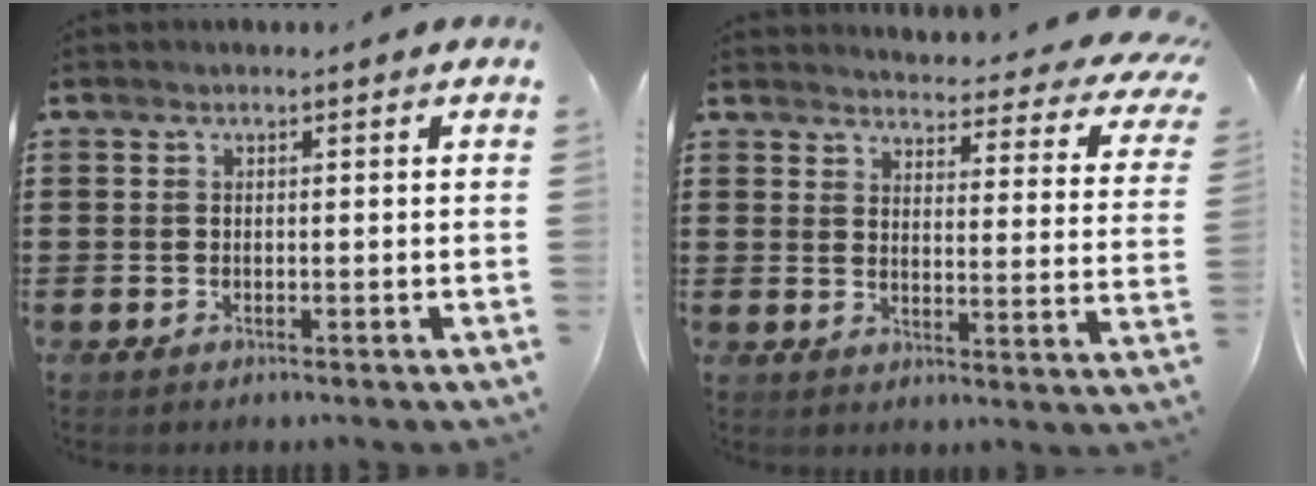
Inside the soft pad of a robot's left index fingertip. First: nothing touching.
{"total": 3.7, "force": [3.5, 0.2, 1.2], "torque": [-0.029, -0.039, 0.053]}